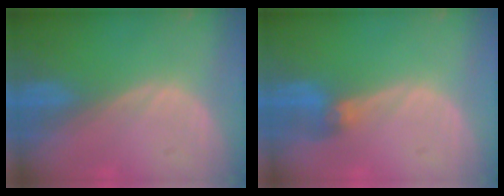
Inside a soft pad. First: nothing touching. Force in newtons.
{"total": 2.9, "press": 2.6, "slide": 1.2}